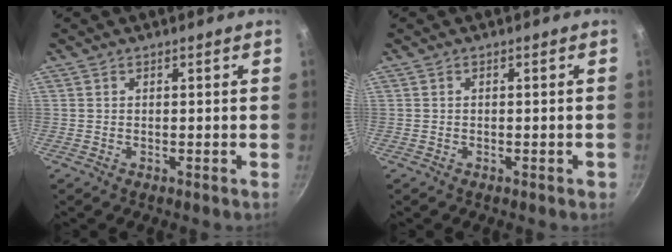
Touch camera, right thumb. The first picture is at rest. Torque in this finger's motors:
{"motor_torque": [-0.29, 0.06, -0.01, -0.15, -0.03]}